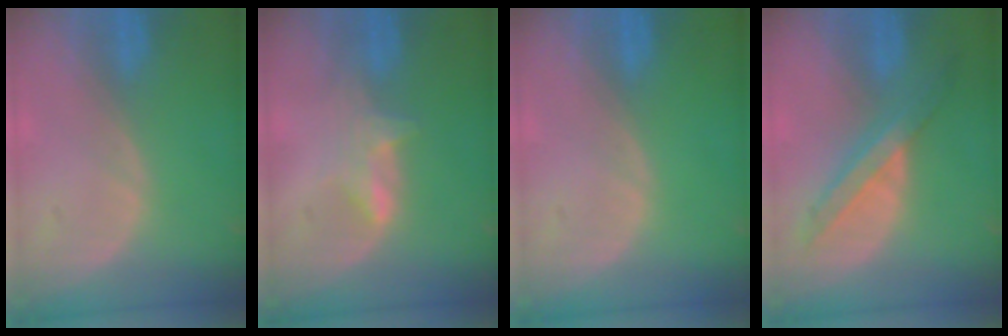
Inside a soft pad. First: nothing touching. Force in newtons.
{"total": 3.3, "press": 3.3, "slide": 0.4}
{"total": 0.0}
{"total": 7.2, "press": 6.2, "slide": 3.5}